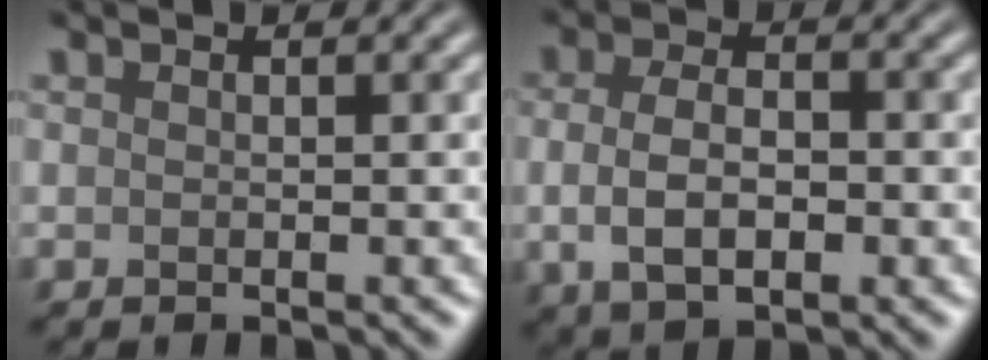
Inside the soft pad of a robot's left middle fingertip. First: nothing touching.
{"total": 4.8, "force": [-0.6, 2.5, 4.1], "torque": [-0.079, -0.006, -0.011]}